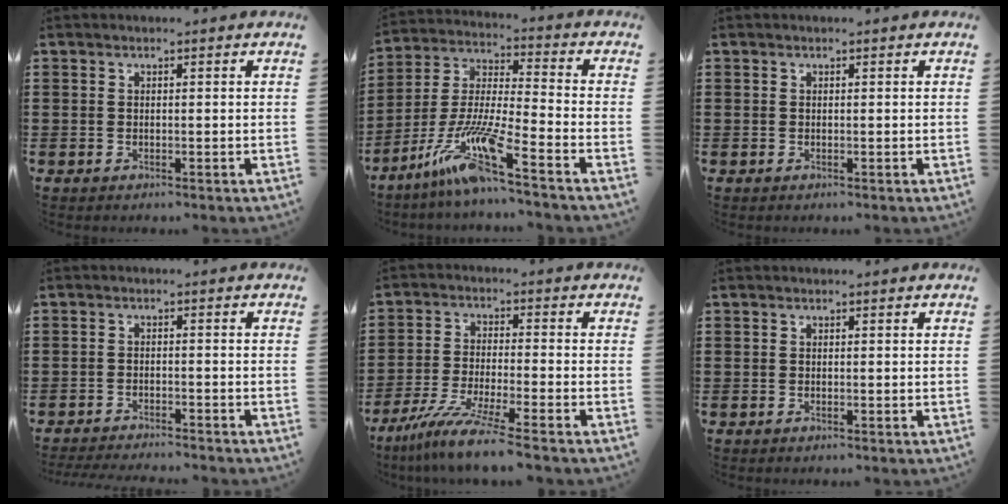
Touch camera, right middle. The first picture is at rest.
{"total": 11.8, "force": [-8.2, 0.3, 8.4], "torque": [-0.190, -0.017, -0.170]}
{"total": 0.0}
{"total": 2.5, "force": [-2.5, 0.0, 0.3], "torque": [-0.006, 0.001, -0.051]}
{"total": 7.9, "force": [-6.6, -0.5, 4.3], "torque": [-0.090, -0.016, -0.129]}
{"total": 0.0}